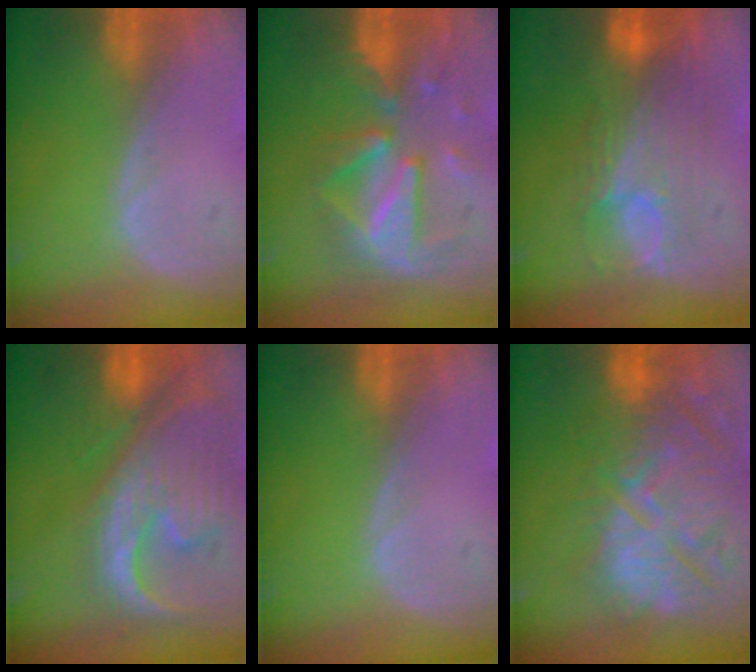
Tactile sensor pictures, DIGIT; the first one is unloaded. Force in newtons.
{"total": 9.1, "press": 9.1, "slide": 0.5}
{"total": 9.1, "press": 8.5, "slide": 3.4}
{"total": 13.4, "press": 11.5, "slide": 6.8}
{"total": 0.0}
{"total": 13.9, "press": 12.6, "slide": 5.9}